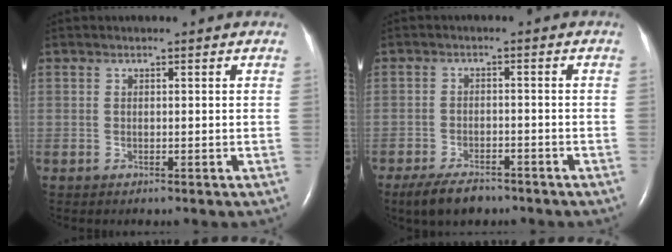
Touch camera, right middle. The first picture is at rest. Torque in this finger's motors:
{"motor_torque": [0.43, -0.40, 0.11, 0.06]}